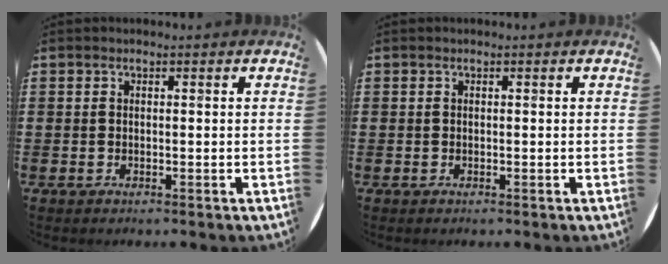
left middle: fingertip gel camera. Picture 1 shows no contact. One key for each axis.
{"total": 0.0}